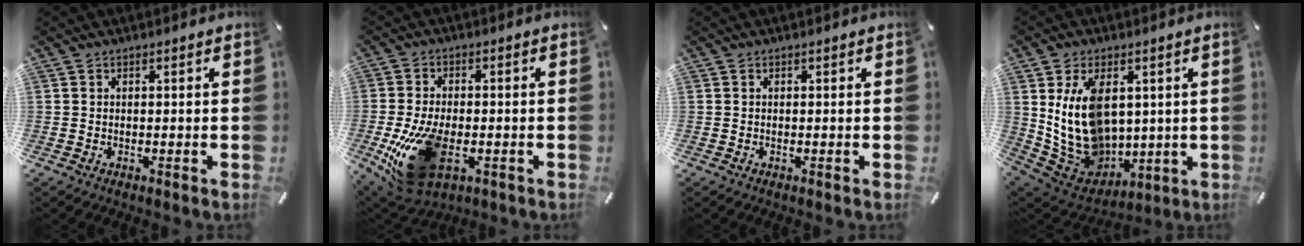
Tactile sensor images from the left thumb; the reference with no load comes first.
{"total": 17.0, "force": [-4.5, 9.6, 13.3], "torque": [-0.271, -0.005, -0.066]}
{"total": 0.0}
{"total": 14.7, "force": [3.6, 10.7, 9.3], "torque": [-0.201, -0.023, 0.074]}